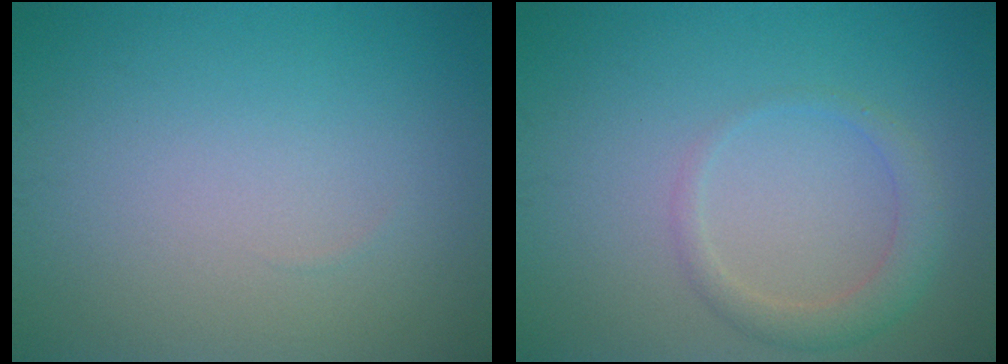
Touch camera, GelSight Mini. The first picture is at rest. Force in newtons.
{"total": 2.2, "press": 2.2, "slide": 0.3}